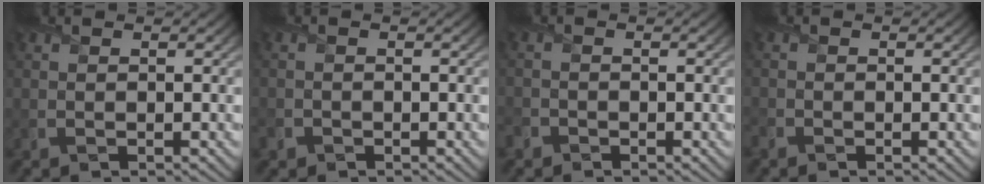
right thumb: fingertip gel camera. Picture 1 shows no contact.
{"total": 1.5, "force": [-1.0, 1.1, 0.2], "torque": [-0.002, -0.004, -0.025]}
{"total": 1.6, "force": [-1.2, 1.0, 0.2], "torque": [-0.006, -0.003, -0.032]}
{"total": 1.0, "force": [-0.9, 0.4, 0.1], "torque": [-0.005, -0.004, -0.024]}